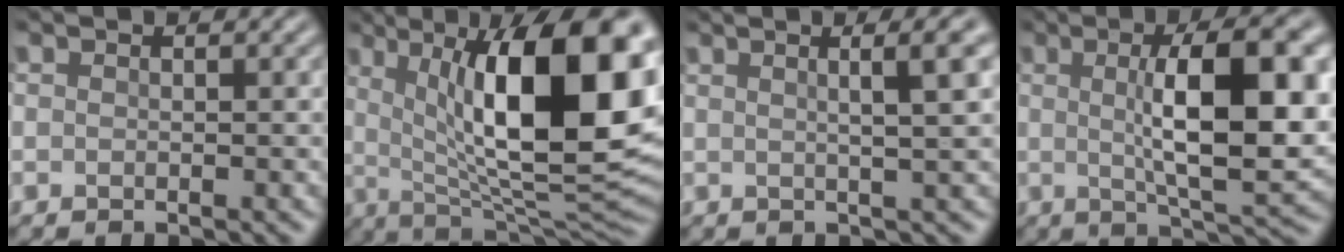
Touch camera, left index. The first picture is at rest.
{"total": 16.8, "force": [3.6, 6.0, 15.3], "torque": [-0.212, 0.001, 0.052]}
{"total": 6.9, "force": [2.7, 2.3, 6.0], "torque": [-0.051, 0.042, 0.005]}
{"total": 11.1, "force": [1.3, 3.0, 10.6], "torque": [-0.141, 0.007, 0.020]}